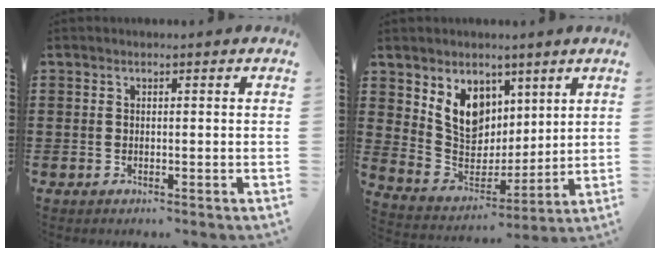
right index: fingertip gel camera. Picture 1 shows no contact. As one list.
[{"total": 9.1, "force": [5.0, 6.9, 3.1], "torque": [-0.092, -0.015, 0.101]}]